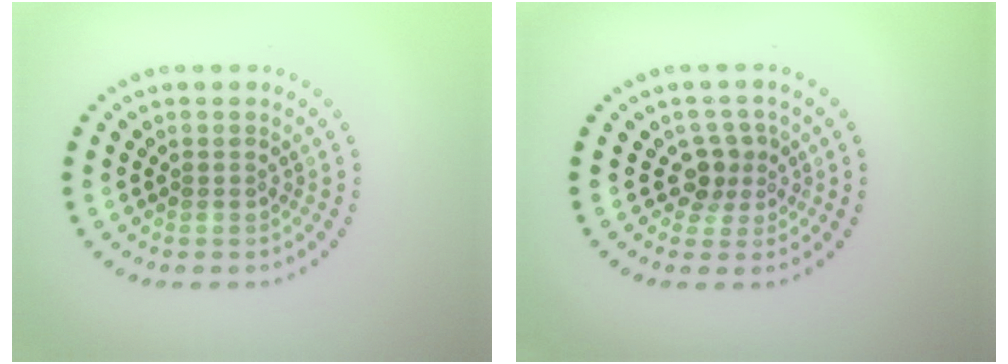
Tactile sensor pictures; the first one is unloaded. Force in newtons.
{"total": 2.4, "press": 1.8, "slide": 1.6}